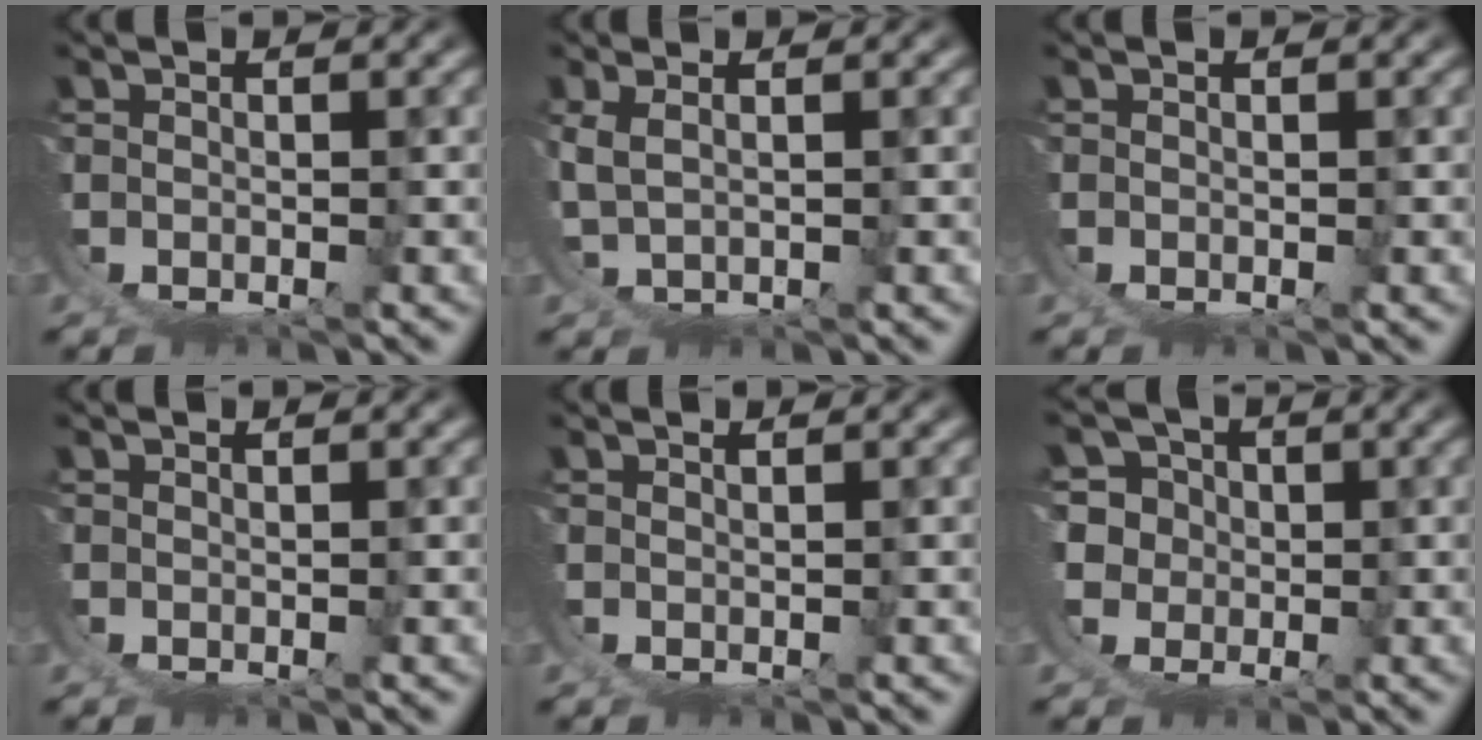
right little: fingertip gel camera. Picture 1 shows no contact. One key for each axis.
{"total": 1.8, "fx": 1.2, "fy": -0.2, "fz": 1.4, "tx": -0.036, "ty": -0.001, "tz": 0.033}
{"total": 0.0}
{"total": 1.0, "fx": 0.8, "fy": -0.6, "fz": 0.1, "tx": 0.002, "ty": 0.002, "tz": 0.016}
{"total": 1.6, "fx": 1.0, "fy": -1.1, "fz": 0.2, "tx": 0.004, "ty": 0.003, "tz": 0.021}
{"total": 9.1, "fx": 0.2, "fy": 8.5, "fz": 3.1, "tx": -0.112, "ty": -0.042, "tz": 0.007}